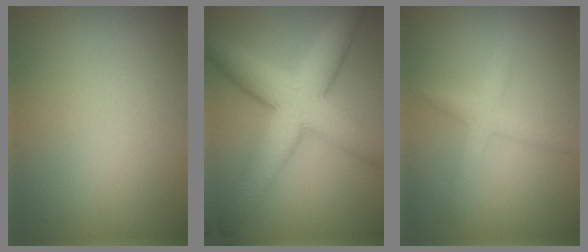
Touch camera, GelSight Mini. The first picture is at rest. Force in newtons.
{"total": 9.7, "press": 9.7, "slide": 0.3}
{"total": 2.2, "press": 2.2, "slide": 0.1}